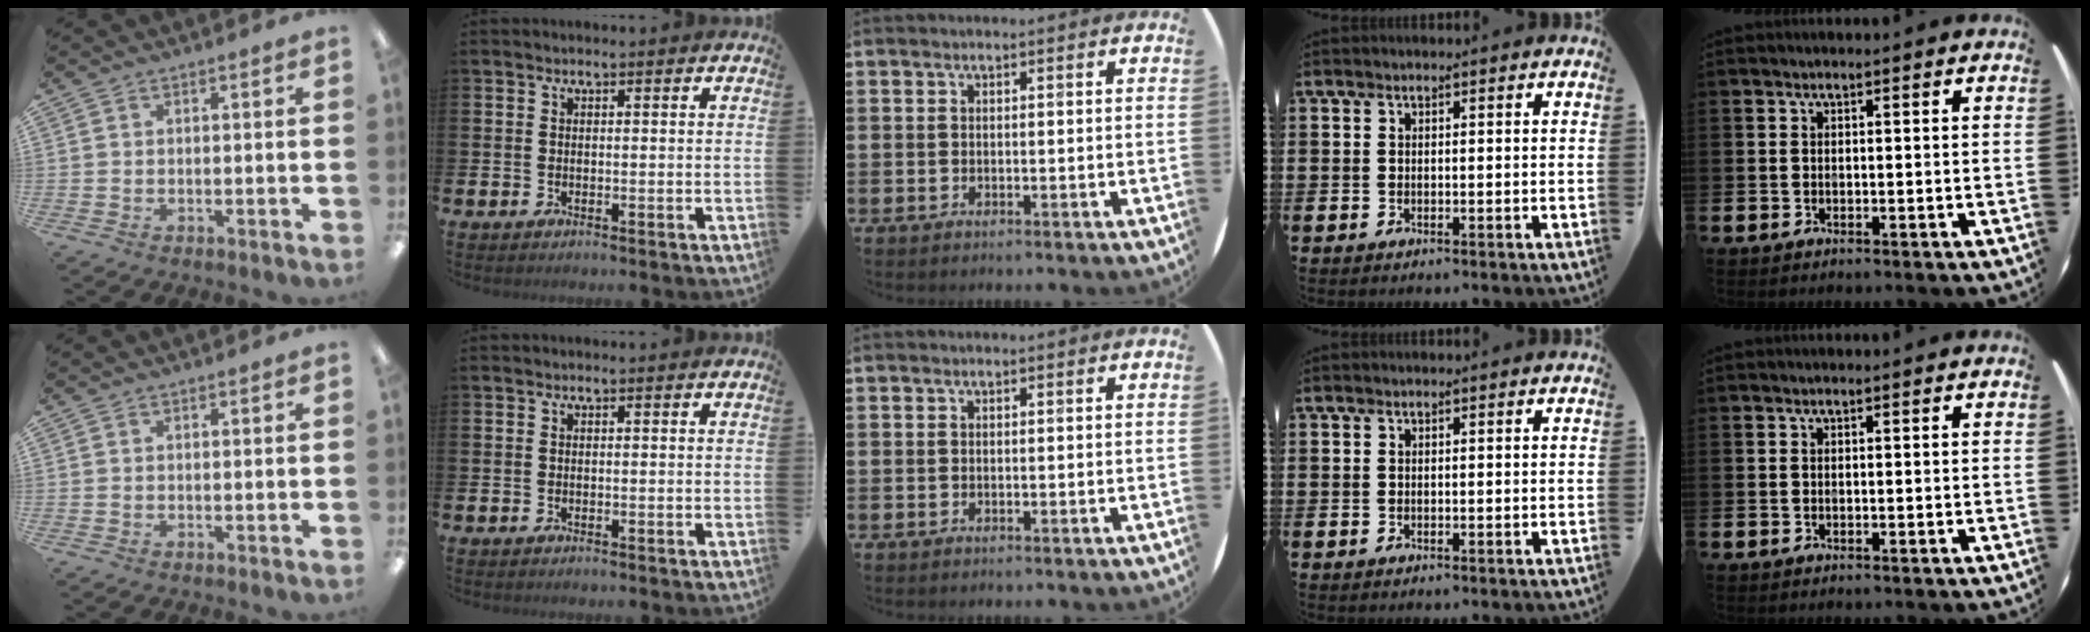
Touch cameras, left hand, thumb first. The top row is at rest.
{}